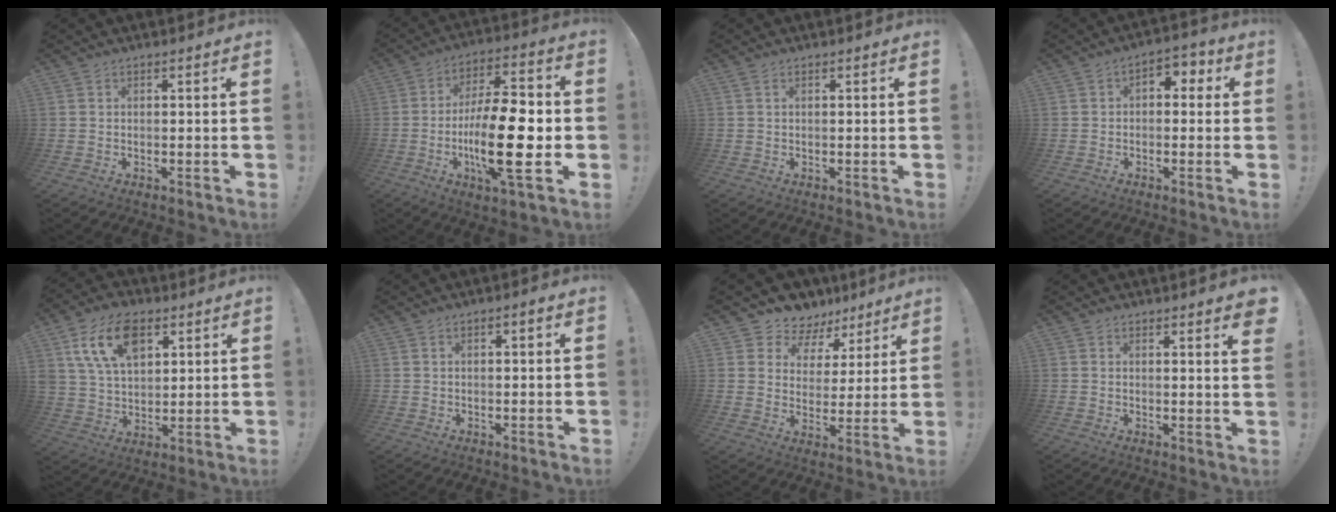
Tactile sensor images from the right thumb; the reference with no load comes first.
{"total": 21.0, "force": [-4.3, 6.4, 19.5], "torque": [-0.356, 0.002, -0.072]}
{"total": 0.5, "force": [0.3, 0.1, 0.4], "torque": [-0.014, 0.002, 0.006]}
{"total": 4.1, "force": [-0.6, 3.2, 2.6], "torque": [-0.025, 0.009, -0.012]}
{"total": 16.1, "force": [7.5, 10.0, 10.2], "torque": [-0.178, -0.020, 0.139]}
{"total": 1.2, "force": [0.0, 0.5, 1.1], "torque": [-0.018, 0.002, -0.001]}
{"total": 7.8, "force": [5.8, 5.1, 0.8], "torque": [-0.021, -0.050, 0.112]}
{"total": 2.1, "force": [1.8, -0.1, 1.0], "torque": [-0.001, -0.018, 0.028]}